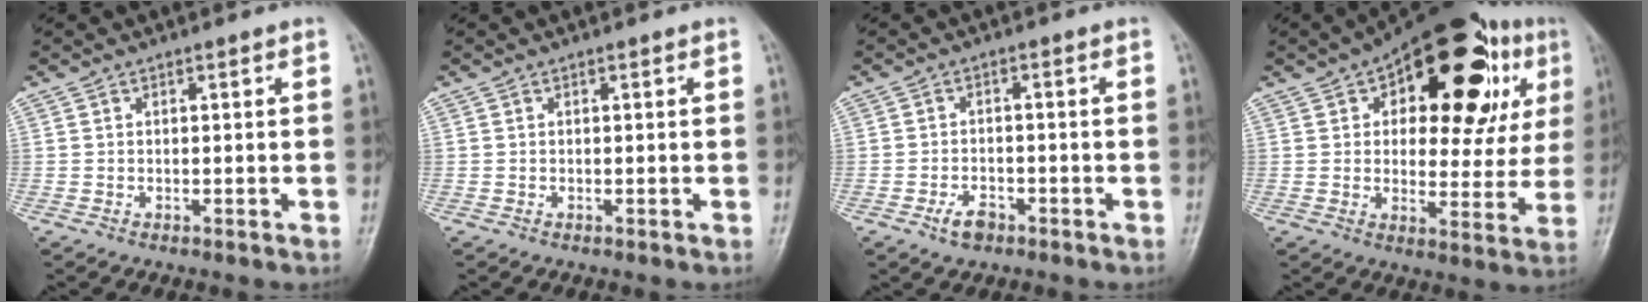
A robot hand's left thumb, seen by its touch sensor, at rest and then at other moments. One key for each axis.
{"total": 0.0}
{"total": 3.5, "fx": -2.2, "fy": 2.0, "fz": 1.8, "tx": -0.028, "ty": 0.012, "tz": -0.037}
{"total": 25.8, "fx": 9.7, "fy": 12.9, "fz": 20.1, "tx": -0.228, "ty": 0.015, "tz": 0.133}